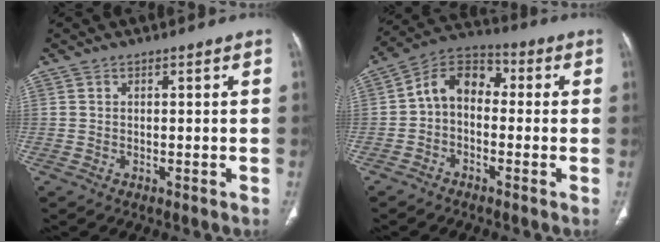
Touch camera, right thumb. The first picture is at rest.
{"total": 8.9, "force": [-0.6, 6.4, 6.2], "torque": [-0.081, 0.035, -0.031]}